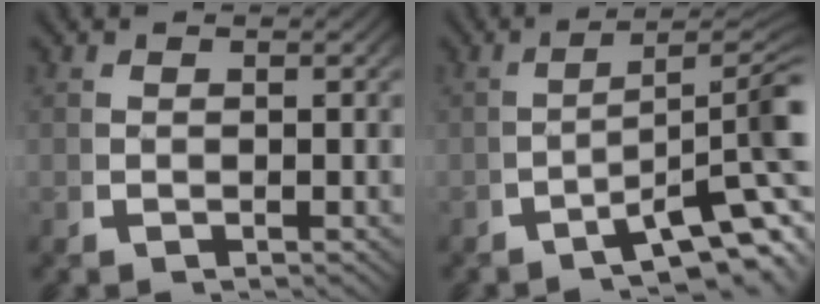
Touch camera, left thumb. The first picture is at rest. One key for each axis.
{"total": 6.8, "fx": -1.8, "fy": 2.5, "fz": 6.1, "tx": -0.089, "ty": -0.018, "tz": -0.022}